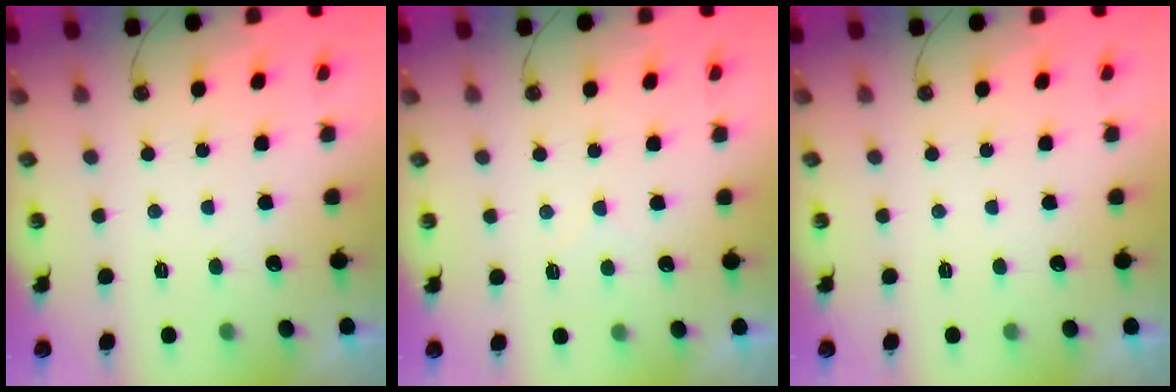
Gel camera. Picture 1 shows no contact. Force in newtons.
{"total": 3.9, "press": 3.8, "slide": 0.6}
{"total": 0.0}